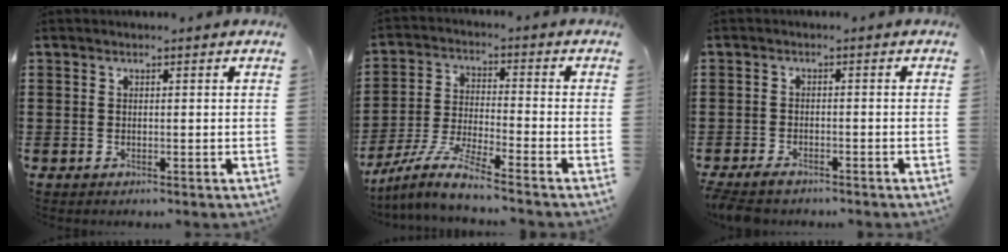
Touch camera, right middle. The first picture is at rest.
{"total": 6.3, "force": [-5.5, 0.0, 3.1], "torque": [-0.080, -0.019, -0.112]}
{"total": 1.9, "force": [-1.7, 0.6, 0.7], "torque": [-0.022, 0.000, -0.037]}